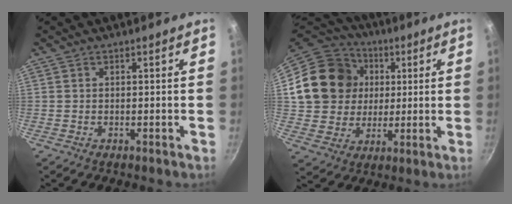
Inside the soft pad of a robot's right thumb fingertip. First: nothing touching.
{"total": 19.0, "force": [3.7, 16.7, 8.3], "torque": [-0.139, 0.021, 0.067]}